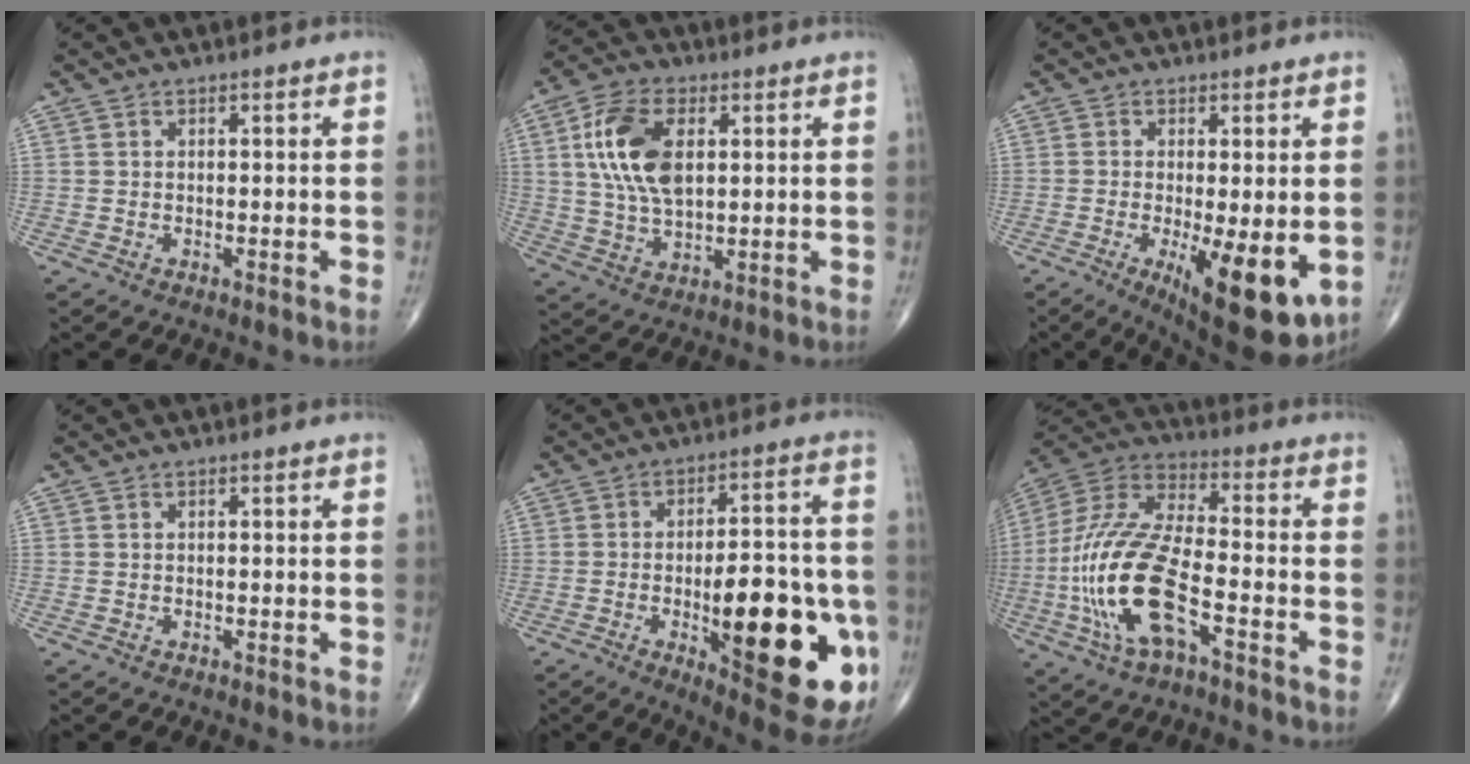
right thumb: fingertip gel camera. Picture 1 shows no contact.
{"total": 12.9, "force": [3.0, 7.1, 10.4], "torque": [-0.198, -0.001, 0.058]}
{"total": 13.0, "force": [-3.4, 4.3, 11.8], "torque": [-0.168, -0.025, -0.039]}
{"total": 0.0}
{"total": 24.8, "force": [-6.2, 9.0, 22.3], "torque": [-0.256, 0.006, -0.065]}
{"total": 20.1, "force": [-6.1, 7.8, 17.5], "torque": [-0.387, 0.028, -0.111]}